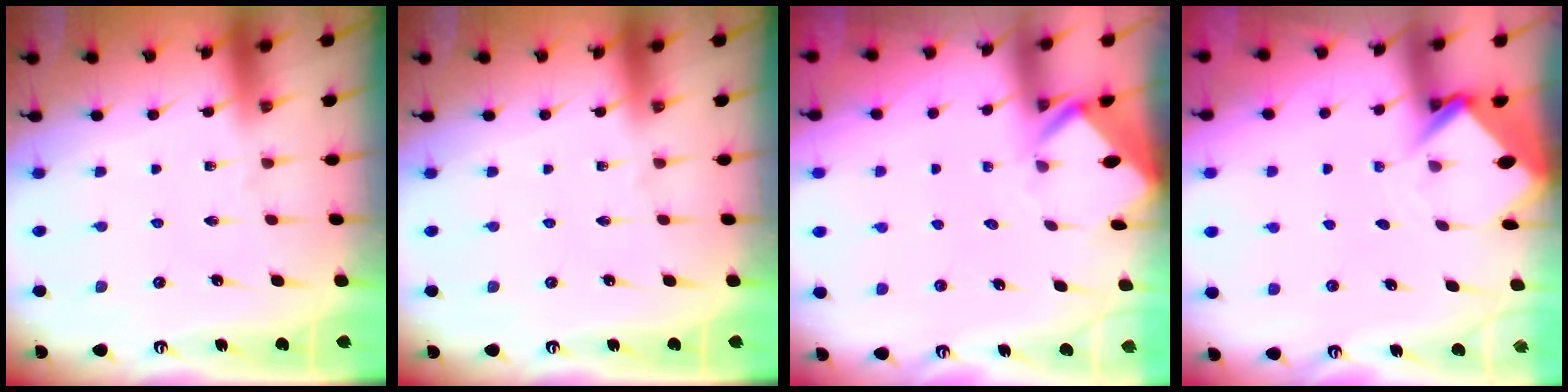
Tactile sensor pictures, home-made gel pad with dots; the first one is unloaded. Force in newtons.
{"total": 0.0}
{"total": 2.4, "press": 2.4, "slide": 0.1}
{"total": 3.6, "press": 3.6, "slide": 0.2}